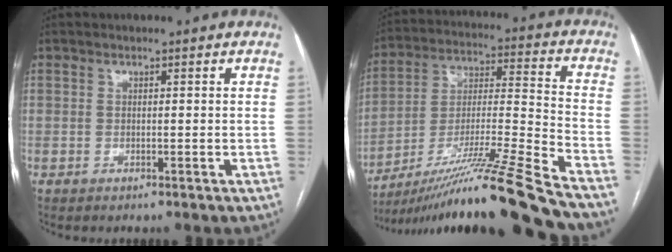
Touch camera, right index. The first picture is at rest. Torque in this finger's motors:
{"motor_torque": [1.72, -0.42, 0.42, 0.21]}